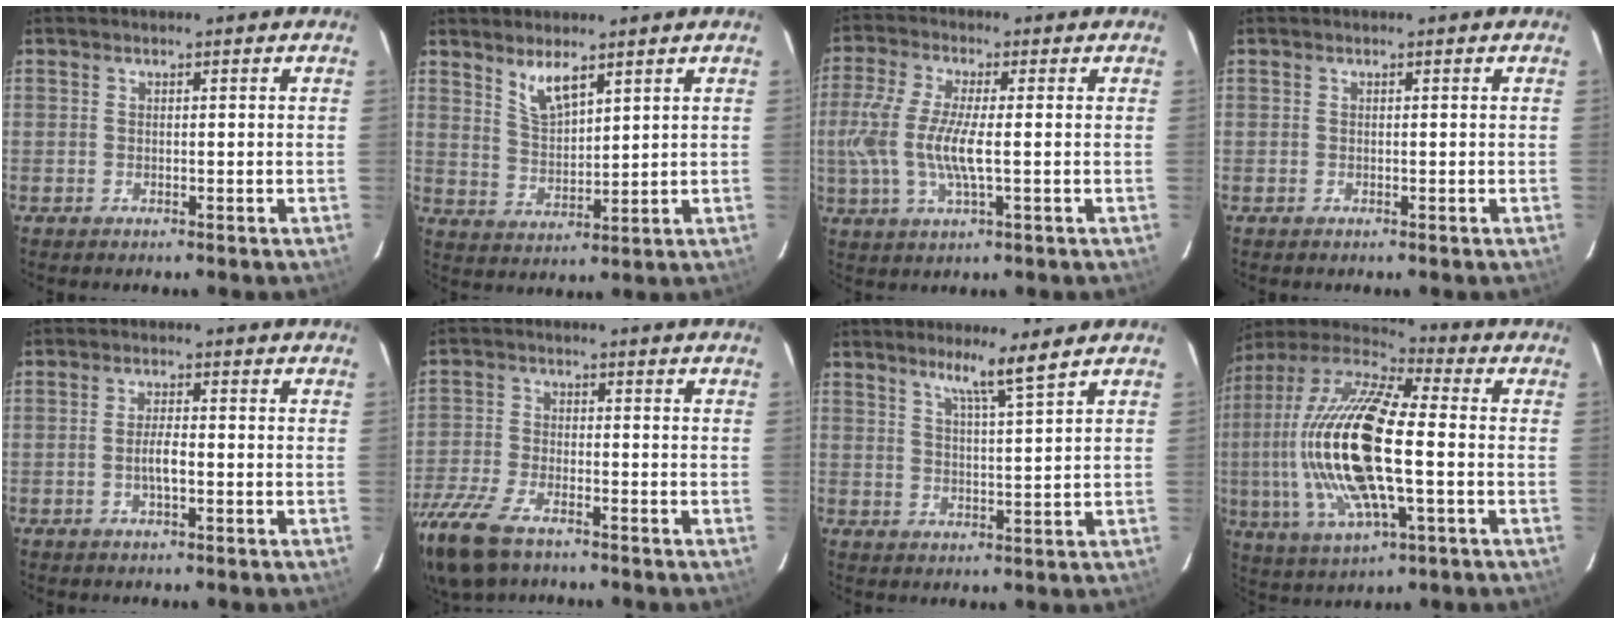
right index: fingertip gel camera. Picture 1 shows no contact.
{"total": 5.9, "force": [4.2, 1.8, 3.8], "torque": [-0.071, -0.002, 0.085]}
{"total": 10.0, "force": [-0.9, 2.3, 9.7], "torque": [-0.207, -0.004, -0.019]}
{"total": 0.0}
{"total": 3.1, "force": [-0.9, 0.8, 2.9], "torque": [-0.055, 0.002, -0.016]}
{"total": 14.1, "force": [-9.9, 6.1, 8.0], "torque": [-0.204, -0.037, -0.198]}
{"total": 5.8, "force": [4.3, -1.0, 3.7], "torque": [-0.061, -0.011, 0.072]}
{"total": 23.4, "force": [-1.5, 7.6, 22.0], "torque": [-0.430, -0.009, -0.035]}